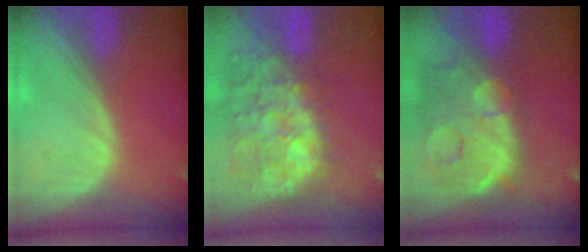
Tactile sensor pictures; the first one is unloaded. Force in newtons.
{"total": 14.1, "press": 11.6, "slide": 8.1}
{"total": 14.5, "press": 12.0, "slide": 8.1}